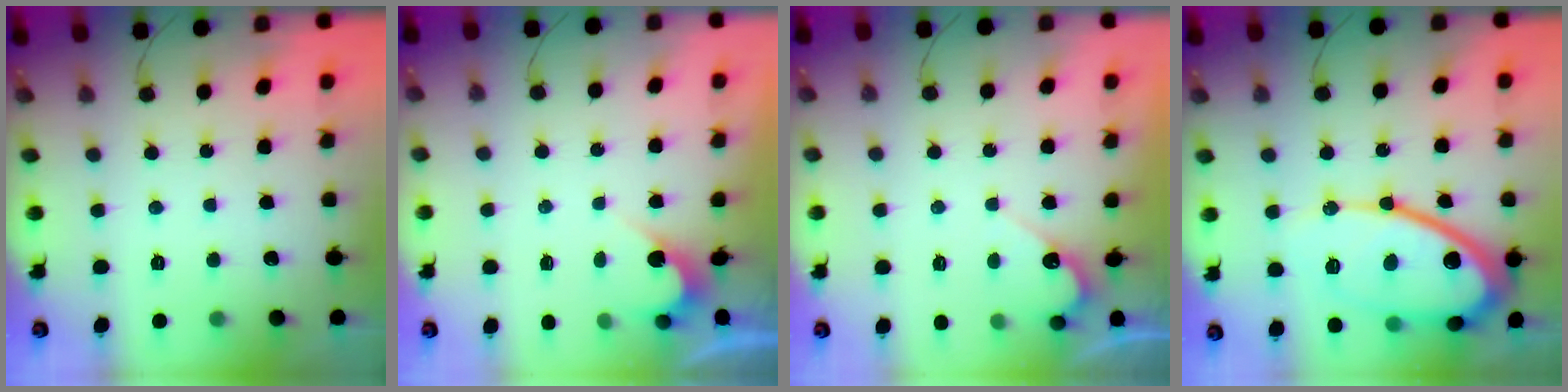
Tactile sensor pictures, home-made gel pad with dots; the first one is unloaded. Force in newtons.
{"total": 2.7, "press": 2.7, "slide": 0.1}
{"total": 4.9, "press": 4.9, "slide": 0.3}
{"total": 19.7, "press": 19.6, "slide": 1.8}